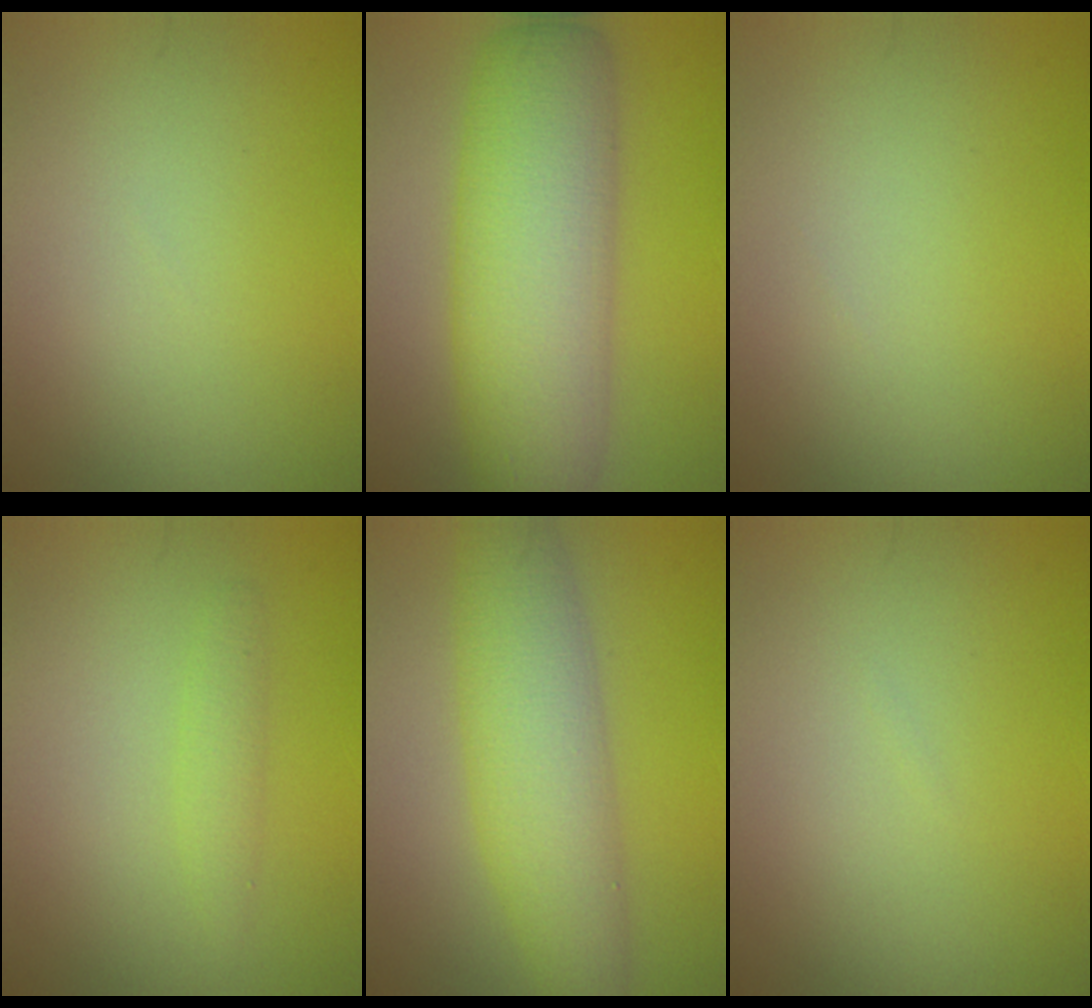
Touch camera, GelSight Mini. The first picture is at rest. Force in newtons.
{"total": 9.7, "press": 9.7, "slide": 0.3}
{"total": 0.0}
{"total": 1.3, "press": 1.3, "slide": 0.0}
{"total": 6.3, "press": 6.3, "slide": 0.1}
{"total": 0.0}